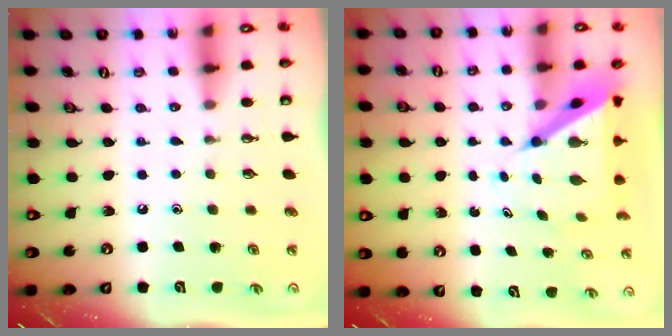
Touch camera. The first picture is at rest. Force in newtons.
{"total": 7.0, "press": 7.0, "slide": 0.7}